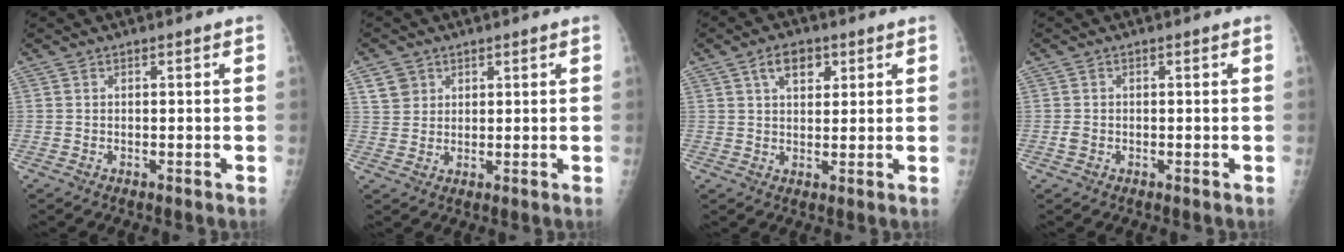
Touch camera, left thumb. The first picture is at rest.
{"total": 3.9, "force": [2.0, 3.2, 0.9], "torque": [0.002, -0.010, 0.039]}
{"total": 5.5, "force": [2.6, 3.3, 3.6], "torque": [-0.039, -0.005, 0.040]}
{"total": 1.2, "force": [-0.4, 0.9, 0.6], "torque": [-0.016, 0.000, -0.008]}